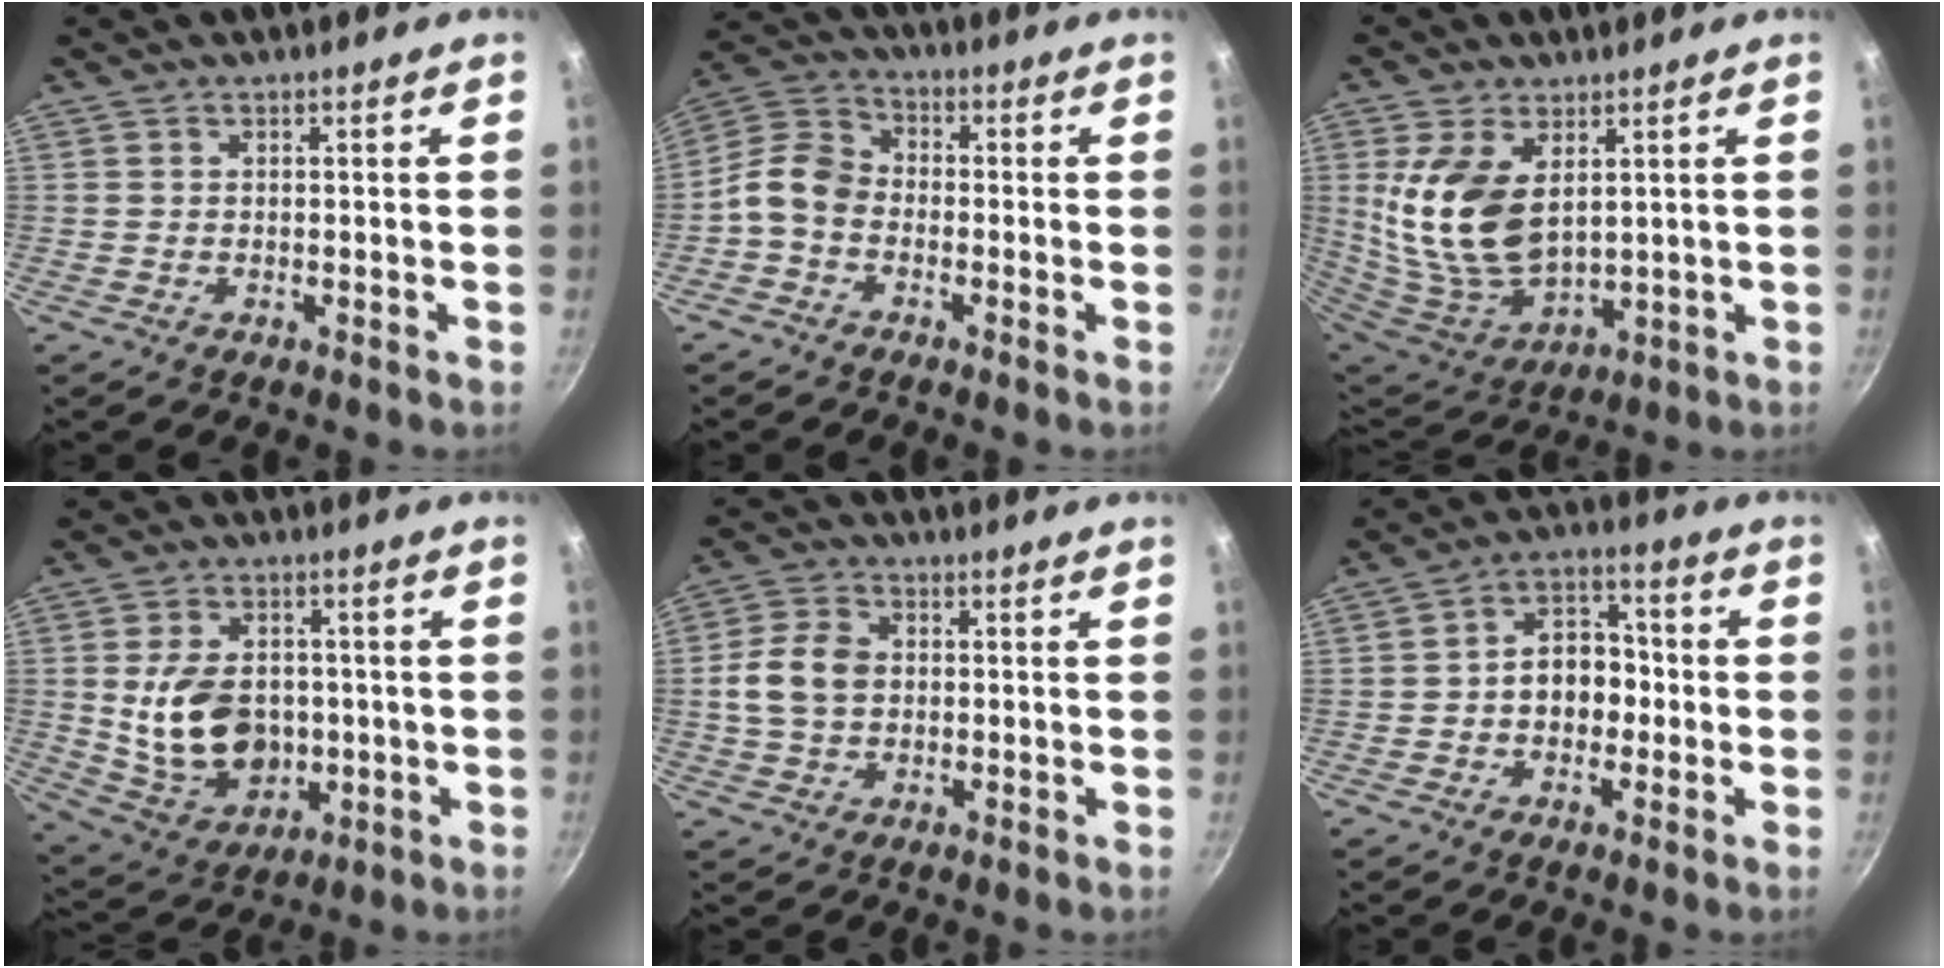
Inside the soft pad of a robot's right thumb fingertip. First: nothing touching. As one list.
[{"total": 7.5, "force": [-2.7, 5.5, 4.4], "torque": [-0.081, 0.040, -0.074]}, {"total": 16.2, "force": [3.9, 9.5, 12.5], "torque": [-0.243, -0.040, 0.092]}, {"total": 14.9, "force": [-0.5, 10.9, 10.1], "torque": [-0.153, 0.001, 0.009]}, {"total": 8.2, "force": [0.2, 6.2, 5.4], "torque": [-0.091, 0.013, -0.005]}, {"total": 9.3, "force": [-1.1, 6.9, 6.1], "torque": [-0.043, 0.032, -0.028]}]